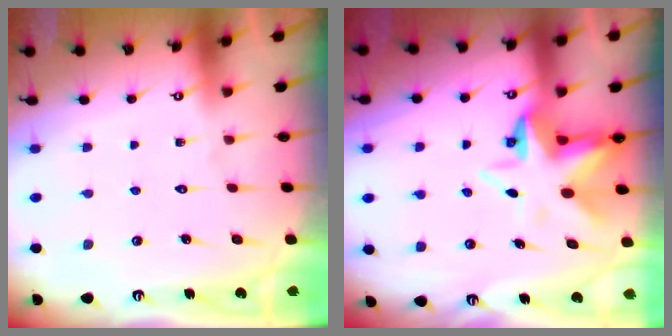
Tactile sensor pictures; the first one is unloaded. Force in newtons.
{"total": 7.5, "press": 7.3, "slide": 1.9}